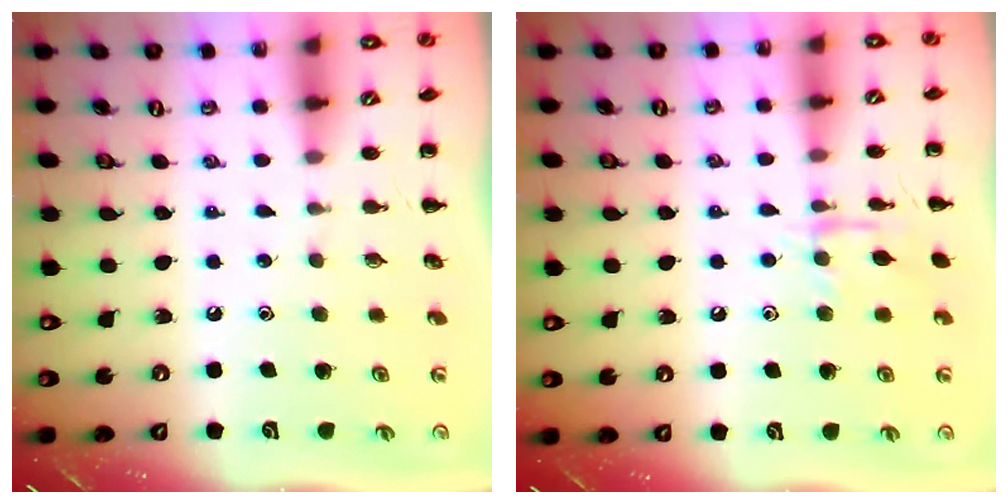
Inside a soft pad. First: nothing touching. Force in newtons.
{"total": 8.9, "press": 8.8, "slide": 0.7}